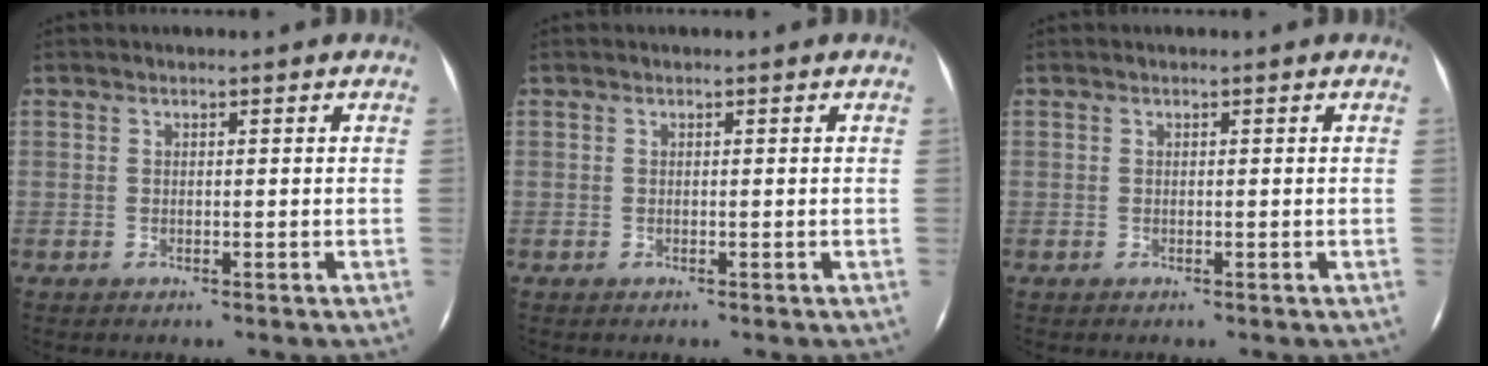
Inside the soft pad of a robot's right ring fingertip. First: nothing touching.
{"total": 0.0}
{"total": 0.0}